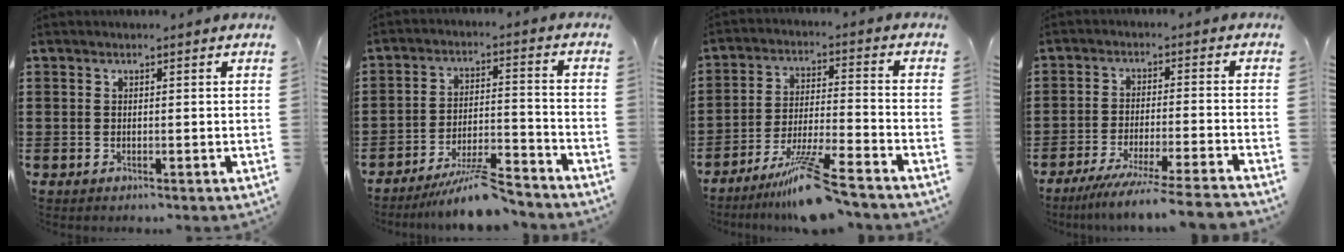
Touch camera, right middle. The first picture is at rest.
{"total": 8.2, "force": [-7.2, 0.6, 4.0], "torque": [-0.066, 0.004, -0.134]}
{"total": 10.2, "force": [-8.2, 0.2, 6.1], "torque": [-0.110, 0.000, -0.157]}
{"total": 6.3, "force": [-5.5, -0.8, 3.0], "torque": [-0.050, -0.020, -0.103]}